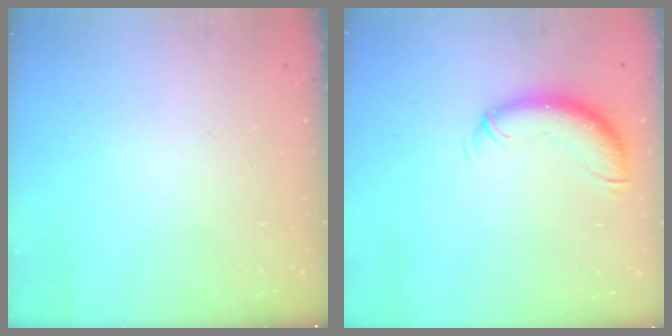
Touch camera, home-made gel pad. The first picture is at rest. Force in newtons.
{"total": 10.9, "press": 10.7, "slide": 2.1}